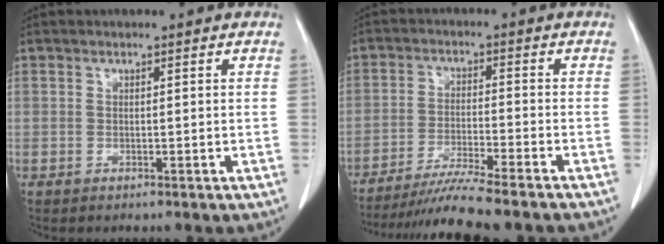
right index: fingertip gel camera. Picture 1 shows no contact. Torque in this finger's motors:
{"motor_torque": [1.01, -0.97, 0.46, 0.20]}